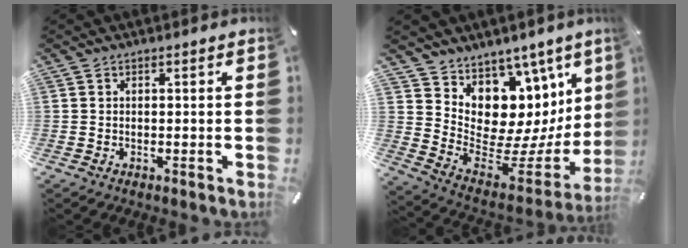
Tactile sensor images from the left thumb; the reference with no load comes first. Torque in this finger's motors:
{"motor_torque": [1.93, 0.61, 0.36, -0.40, 0.31]}